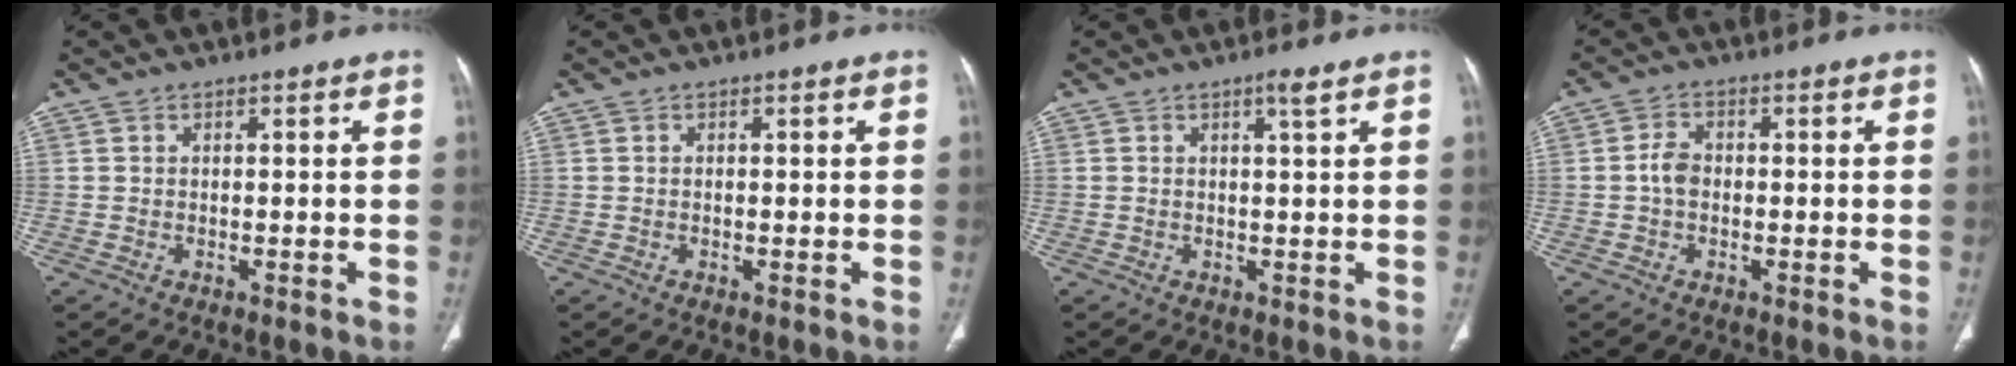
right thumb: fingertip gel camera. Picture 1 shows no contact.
{"total": 0.0}
{"total": 1.7, "force": [1.0, -0.1, 1.3], "torque": [-0.020, -0.005, 0.019]}
{"total": 3.2, "force": [-0.4, 2.3, 2.2], "torque": [-0.035, 0.008, -0.013]}